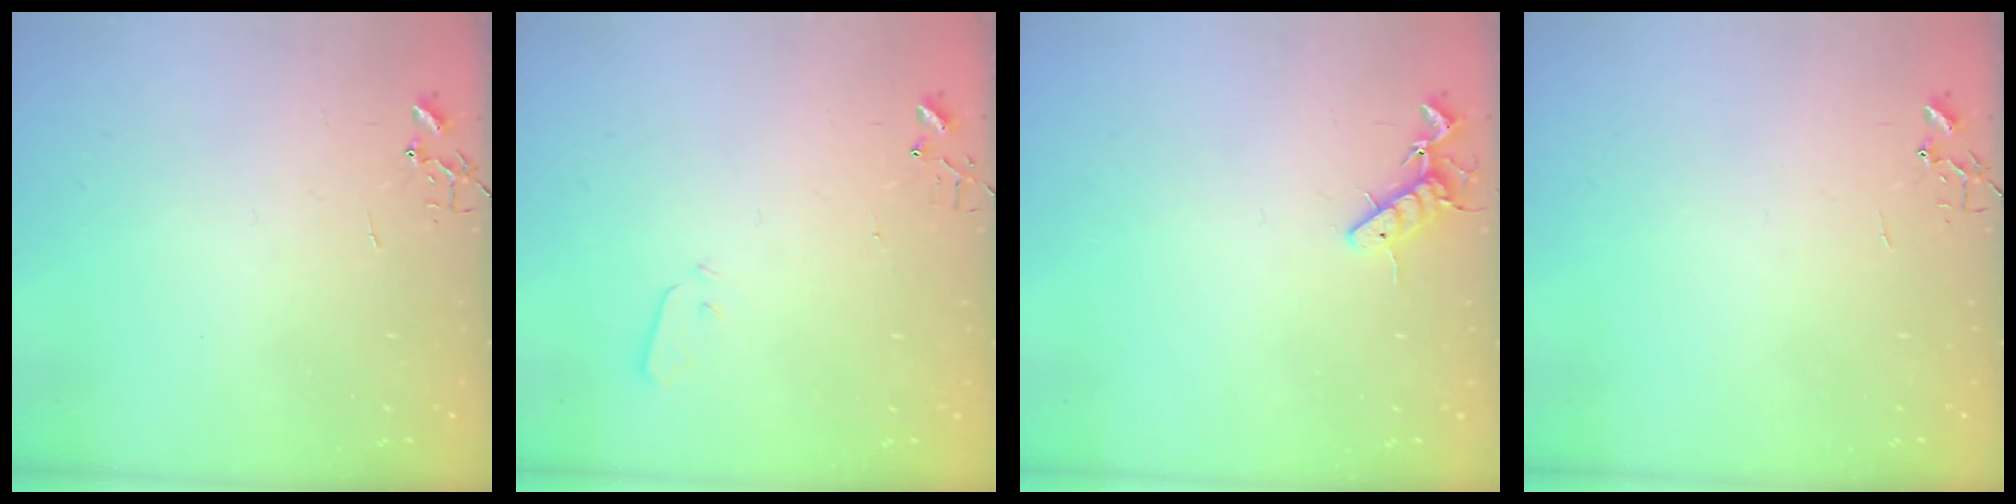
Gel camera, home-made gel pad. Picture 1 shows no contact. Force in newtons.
{"total": 2.9, "press": 2.8, "slide": 0.8}
{"total": 8.6, "press": 8.5, "slide": 1.3}
{"total": 0.0}